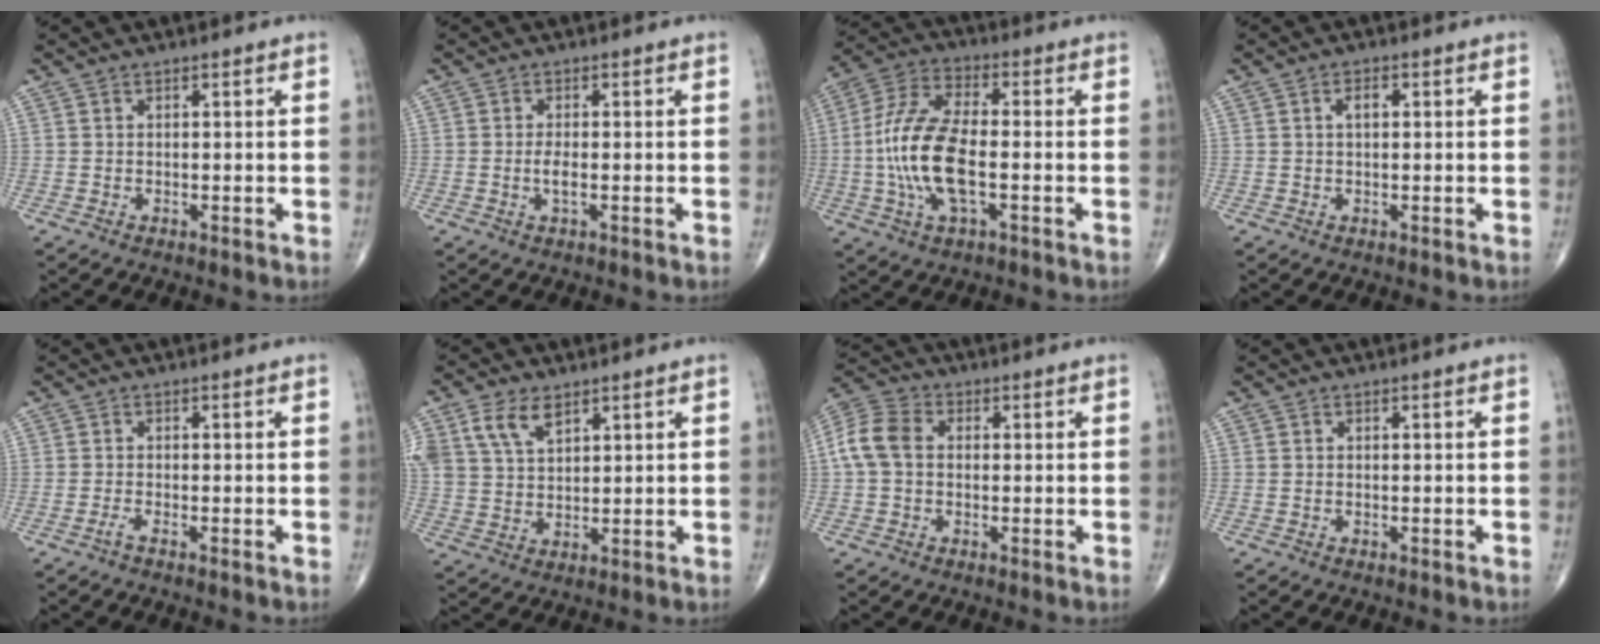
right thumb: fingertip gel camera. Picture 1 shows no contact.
{"total": 2.0, "force": [-0.4, 0.8, 1.8], "torque": [-0.041, -0.001, -0.008]}
{"total": 14.7, "force": [-2.1, 6.3, 13.1], "torque": [-0.281, 0.023, -0.044]}
{"total": 2.2, "force": [0.5, 1.2, 1.8], "torque": [-0.030, 0.006, 0.008]}
{"total": 0.7, "force": [-0.6, -0.1, 0.3], "torque": [-0.013, 0.001, -0.014]}
{"total": 7.8, "force": [4.3, 4.4, 4.9], "torque": [-0.090, -0.008, 0.090]}
{"total": 7.6, "force": [0.5, 5.7, 5.0], "torque": [-0.105, 0.024, 0.000]}
{"total": 0.0}